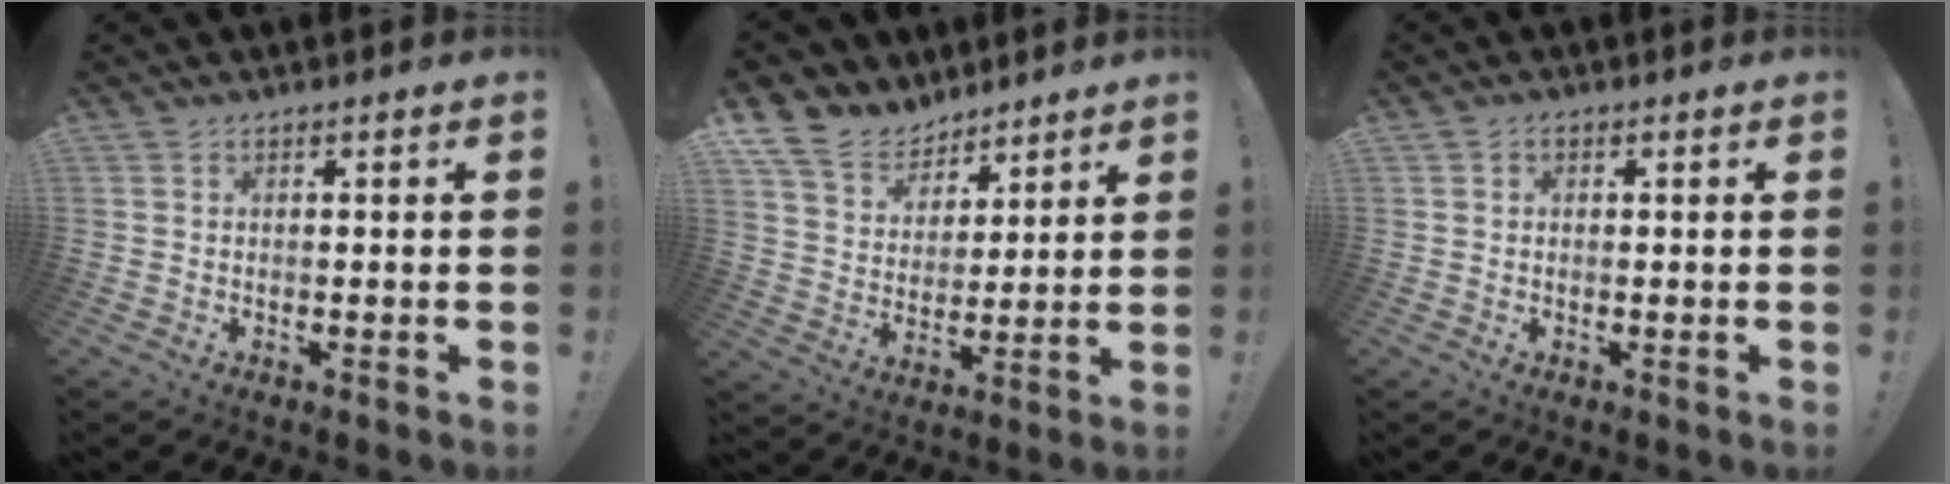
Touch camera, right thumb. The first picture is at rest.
{"total": 12.3, "force": [9.3, 7.6, 2.8], "torque": [-0.059, -0.075, 0.179]}
{"total": 0.9, "force": [0.0, 0.8, 0.5], "torque": [-0.012, 0.005, 0.000]}